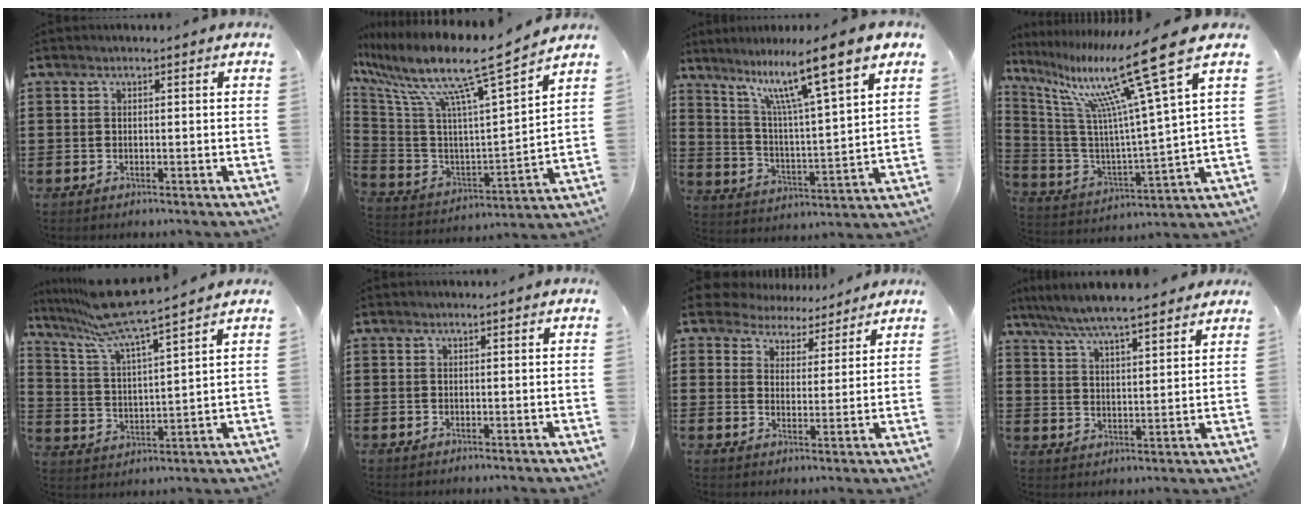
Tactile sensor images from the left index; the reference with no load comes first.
{"total": 13.3, "force": [9.7, 0.8, 9.0], "torque": [-0.197, -0.067, 0.151]}
{"total": 11.3, "force": [8.2, 0.3, 7.8], "torque": [-0.161, -0.050, 0.128]}
{"total": 17.8, "force": [11.8, 0.8, 13.3], "torque": [-0.265, -0.073, 0.182]}
{"total": 9.6, "force": [8.3, -0.1, 4.9], "torque": [-0.128, -0.041, 0.143]}
{"total": 0.0}
{"total": 6.0, "force": [5.5, 2.2, 0.2], "torque": [-0.035, -0.020, 0.103]}
{"total": 6.3, "force": [5.8, 0.2, 2.5], "torque": [-0.071, -0.025, 0.100]}